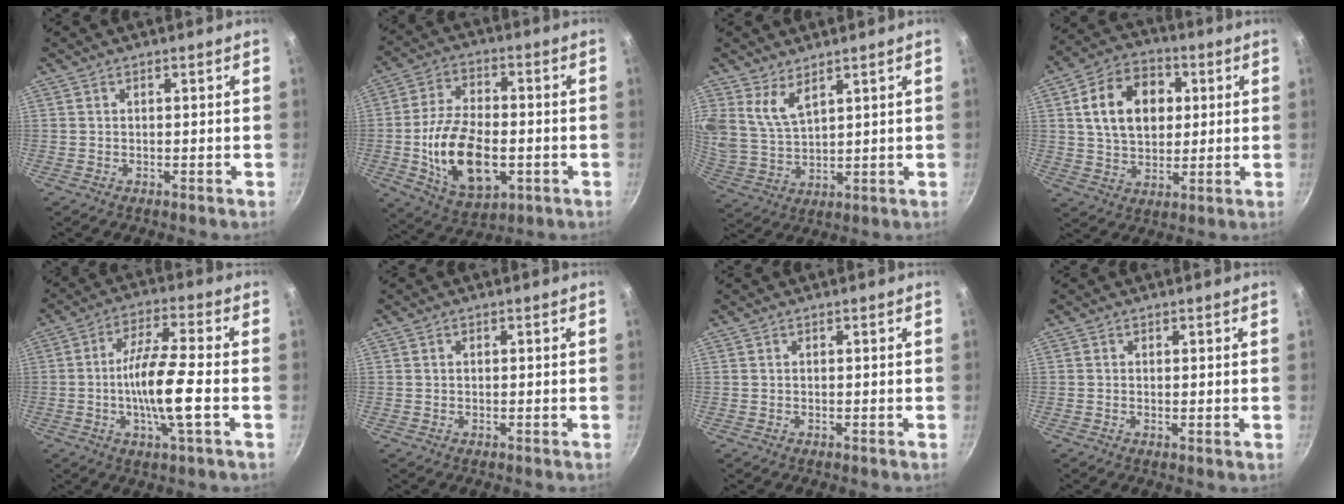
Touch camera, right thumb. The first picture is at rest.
{"total": 16.8, "force": [-3.1, 9.5, 13.5], "torque": [-0.232, 0.013, -0.047]}
{"total": 5.7, "force": [3.8, 2.8, 3.2], "torque": [-0.058, -0.031, 0.084]}
{"total": 14.7, "force": [3.1, 10.5, 9.8], "torque": [-0.136, 0.009, 0.045]}
{"total": 11.4, "force": [-2.3, 1.7, 11.0], "torque": [-0.203, 0.020, -0.049]}
{"total": 0.7, "force": [0.2, 0.5, 0.4], "torque": [-0.006, 0.003, 0.003]}
{"total": 0.0}
{"total": 0.5, "force": [0.2, 0.2, 0.4], "torque": [-0.006, -0.007, -0.001]}